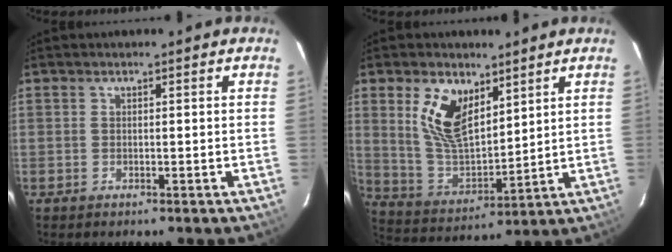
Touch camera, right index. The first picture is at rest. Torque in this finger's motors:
{"motor_torque": [0.88, 0.72, 0.28, 0.15]}